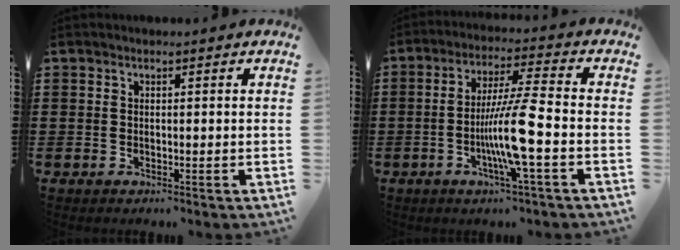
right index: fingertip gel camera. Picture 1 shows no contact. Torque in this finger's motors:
{"motor_torque": [2.13, 0.00, 1.05, 0.14]}